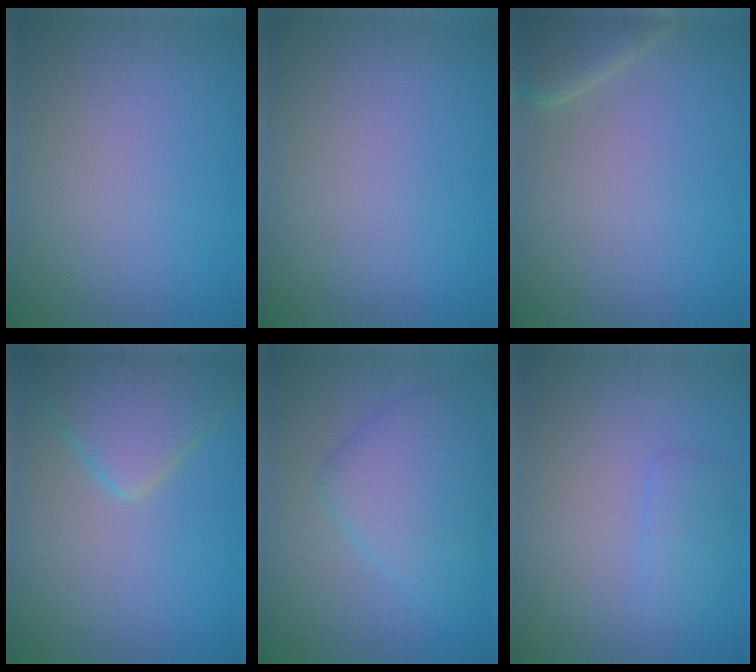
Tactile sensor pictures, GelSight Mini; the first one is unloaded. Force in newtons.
{"total": 0.0}
{"total": 3.2, "press": 3.2, "slide": 0.3}
{"total": 4.9, "press": 4.9, "slide": 0.3}
{"total": 5.0, "press": 5.0, "slide": 0.0}
{"total": 1.6, "press": 1.6, "slide": 0.2}